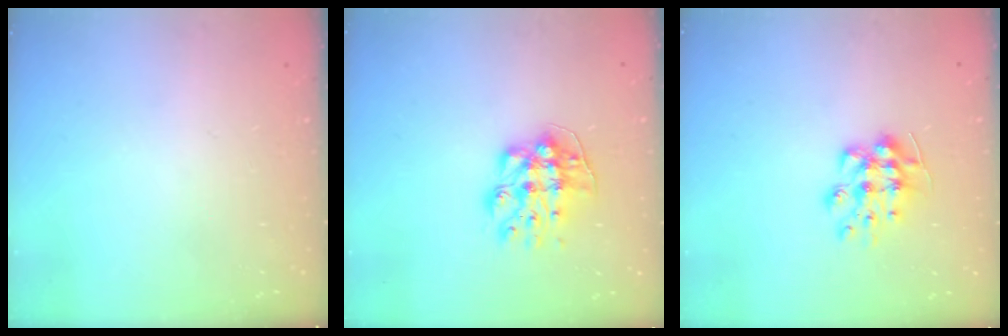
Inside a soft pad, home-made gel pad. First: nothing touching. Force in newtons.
{"total": 11.1, "press": 11.1, "slide": 0.8}
{"total": 8.9, "press": 8.8, "slide": 0.8}